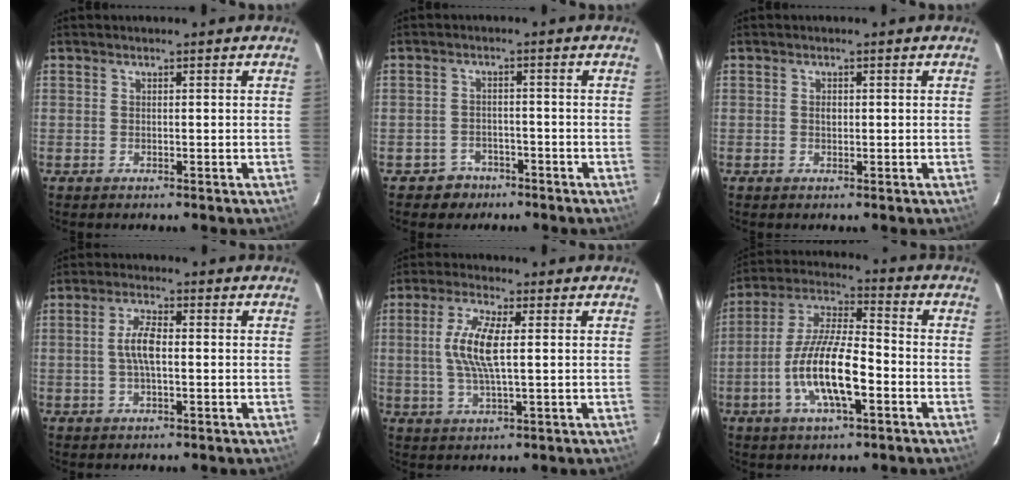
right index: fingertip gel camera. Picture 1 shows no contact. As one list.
[{"total": 4.5, "force": [-3.0, 3.3, 0.2], "torque": [-0.018, 0.018, -0.044]}, {"total": 1.0, "force": [0.0, 0.8, 0.6], "torque": [-0.009, 0.003, 0.001]}, {"total": 5.0, "force": [-0.2, 1.7, 4.7], "torque": [-0.093, 0.007, -0.003]}, {"total": 8.6, "force": [0.9, 2.2, 8.2], "torque": [-0.165, 0.003, 0.017]}, {"total": 14.3, "force": [-4.8, 4.2, 12.8], "torque": [-0.258, -0.005, -0.092]}]